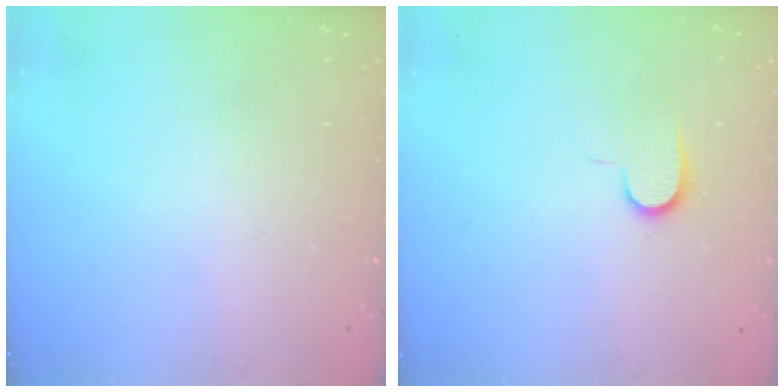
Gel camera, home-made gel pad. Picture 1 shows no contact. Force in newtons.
{"total": 6.4, "press": 6.3, "slide": 0.7}